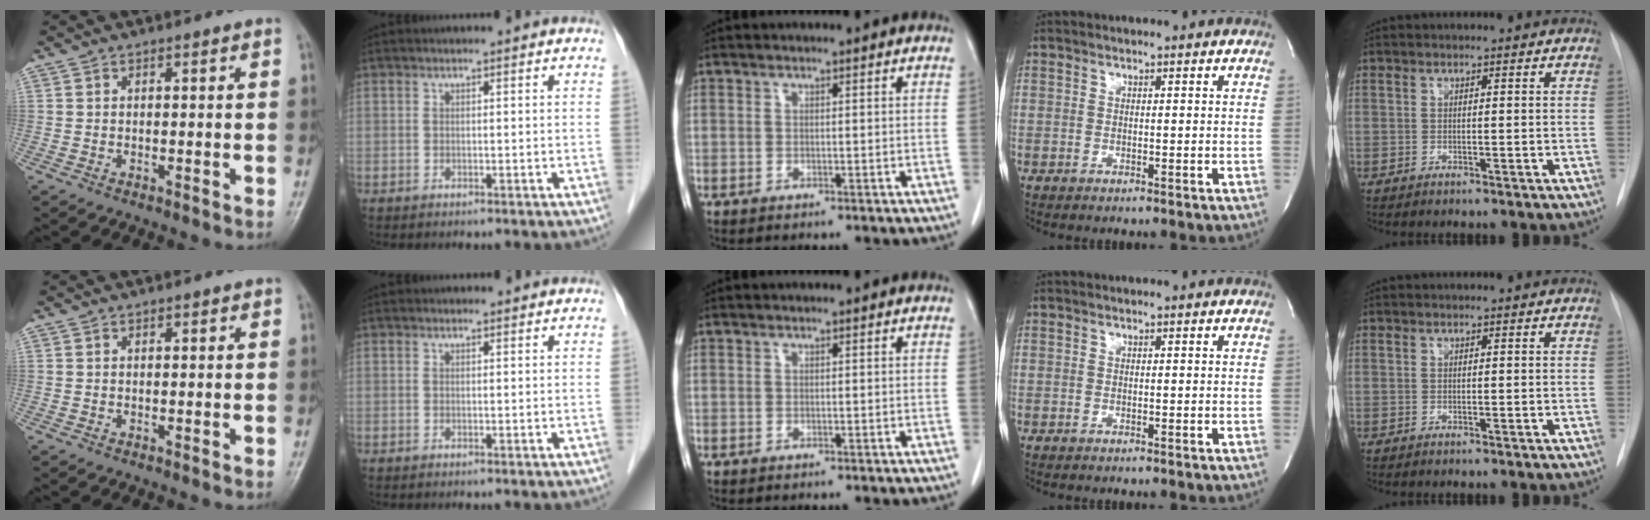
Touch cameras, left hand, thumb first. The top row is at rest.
{"thumb": {"total": 0.5, "force": [0.3, 0.3, 0.4], "torque": [-0.004, 0.000, 0.003]}, "index": {"total": 0.6, "force": [0.6, 0.1, -0.1], "torque": [-0.005, 0.001, 0.008]}}